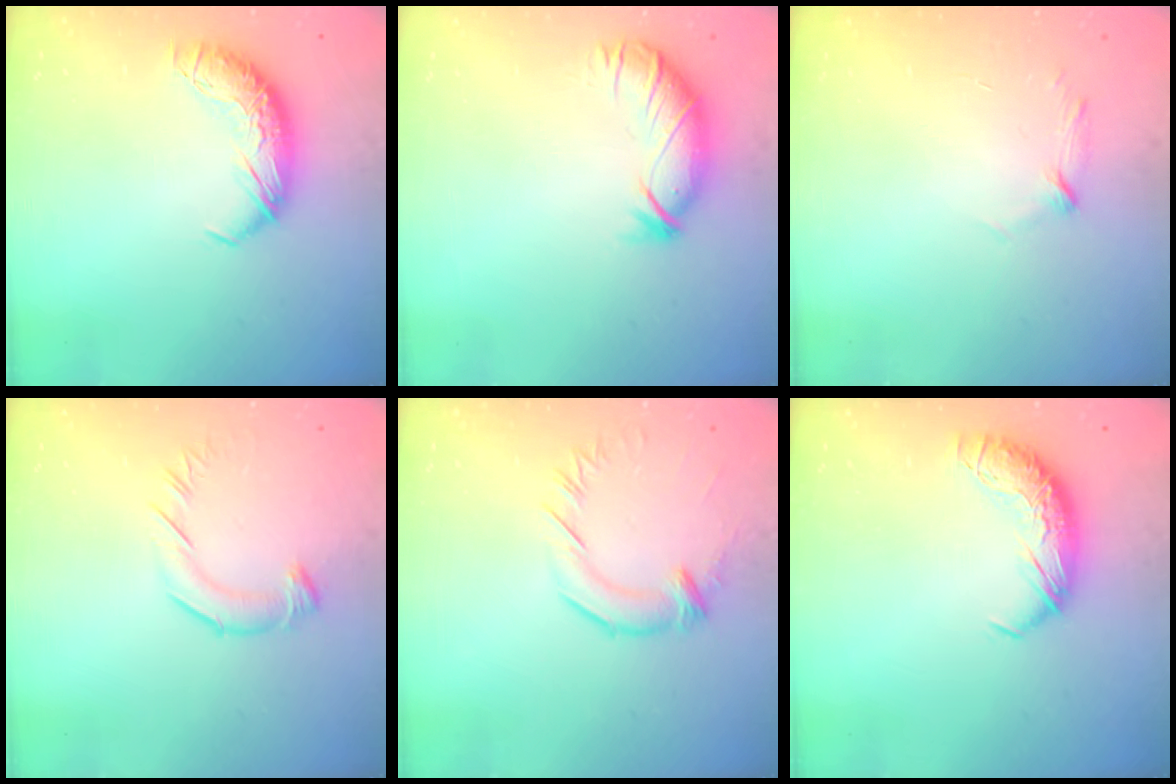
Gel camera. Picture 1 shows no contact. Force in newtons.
{"total": 2.8, "press": 2.6, "slide": 0.9}
{"total": 6.5, "press": 6.4, "slide": 1.2}
{"total": 3.0, "press": 3.0, "slide": 0.2}
{"total": 2.3, "press": 2.3, "slide": 0.6}
{"total": 0.0}